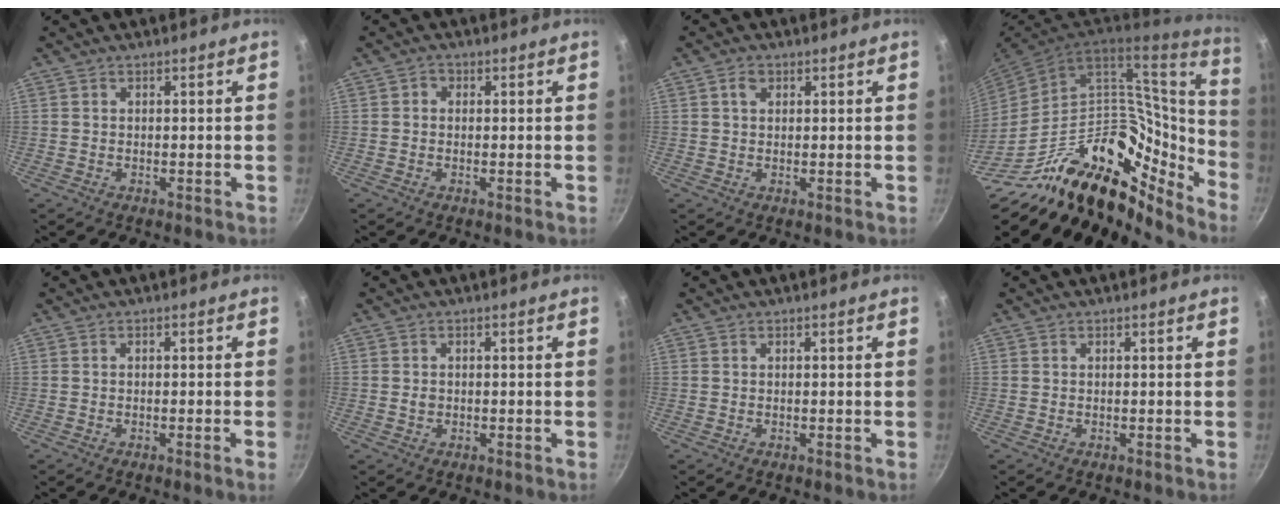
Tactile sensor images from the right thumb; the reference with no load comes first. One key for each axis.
{"total": 1.4, "fx": 0.2, "fy": 1.3, "fz": 0.5, "tx": -0.005, "ty": 0.005, "tz": 0.000}
{"total": 2.1, "fx": 1.0, "fy": 1.5, "fz": 1.1, "tx": -0.012, "ty": -0.002, "tz": 0.014}
{"total": 28.7, "fx": -17.3, "fy": 15.0, "fz": 17.2, "tx": -0.204, "ty": 0.103, "tz": -0.301}
{"total": 1.3, "fx": -0.6, "fy": -0.3, "fz": 1.1, "tx": -0.027, "ty": 0.003, "tz": -0.009}
{"total": 1.0, "fx": 0.0, "fy": 1.0, "fz": 0.3, "tx": -0.001, "ty": 0.001, "tz": 0.002}
{"total": 0.0}
{"total": 0.0}